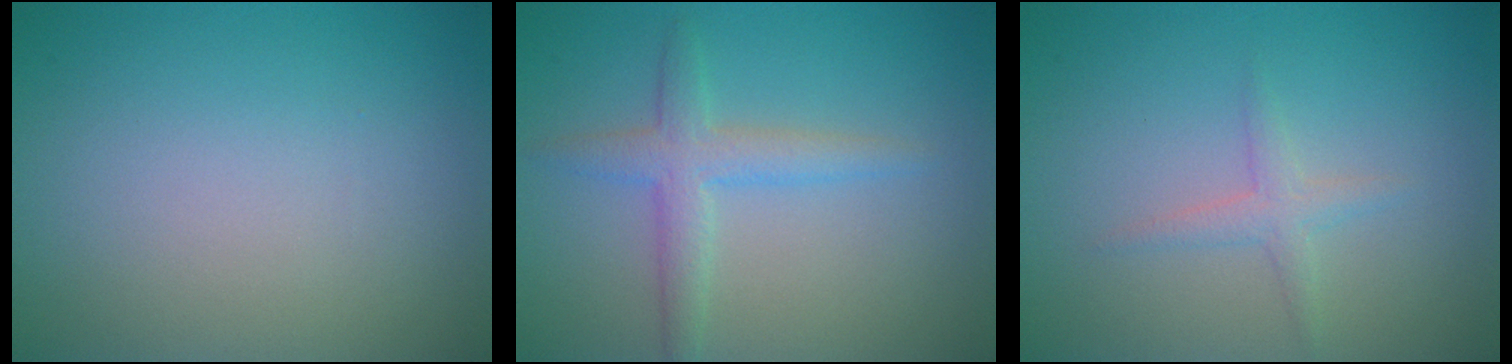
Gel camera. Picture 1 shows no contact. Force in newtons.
{"total": 2.9, "press": 2.9, "slide": 0.1}
{"total": 1.5, "press": 1.5, "slide": 0.1}